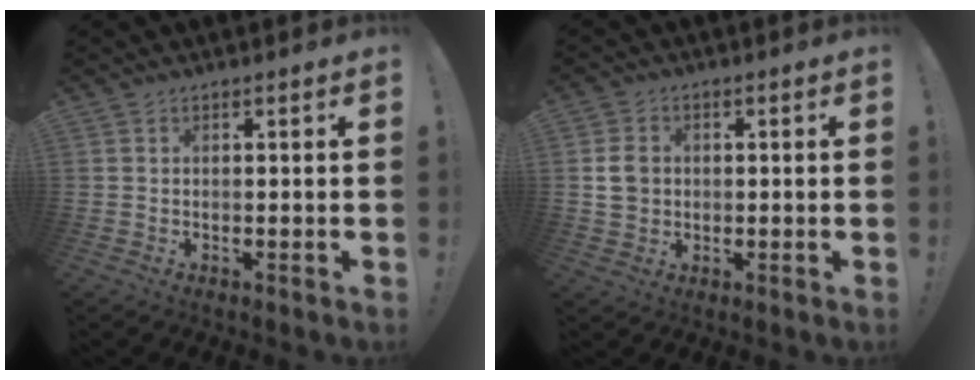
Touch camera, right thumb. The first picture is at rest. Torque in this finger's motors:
{"motor_torque": [0.27, -0.10, 0.23, -0.27, 0.04]}